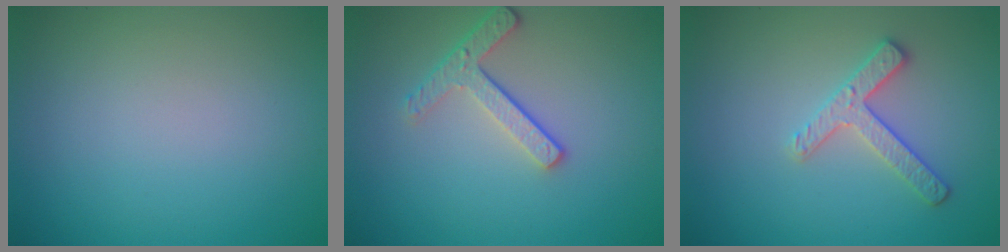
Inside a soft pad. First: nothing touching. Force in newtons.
{"total": 2.9, "press": 2.4, "slide": 1.6}
{"total": 2.5, "press": 2.4, "slide": 0.8}